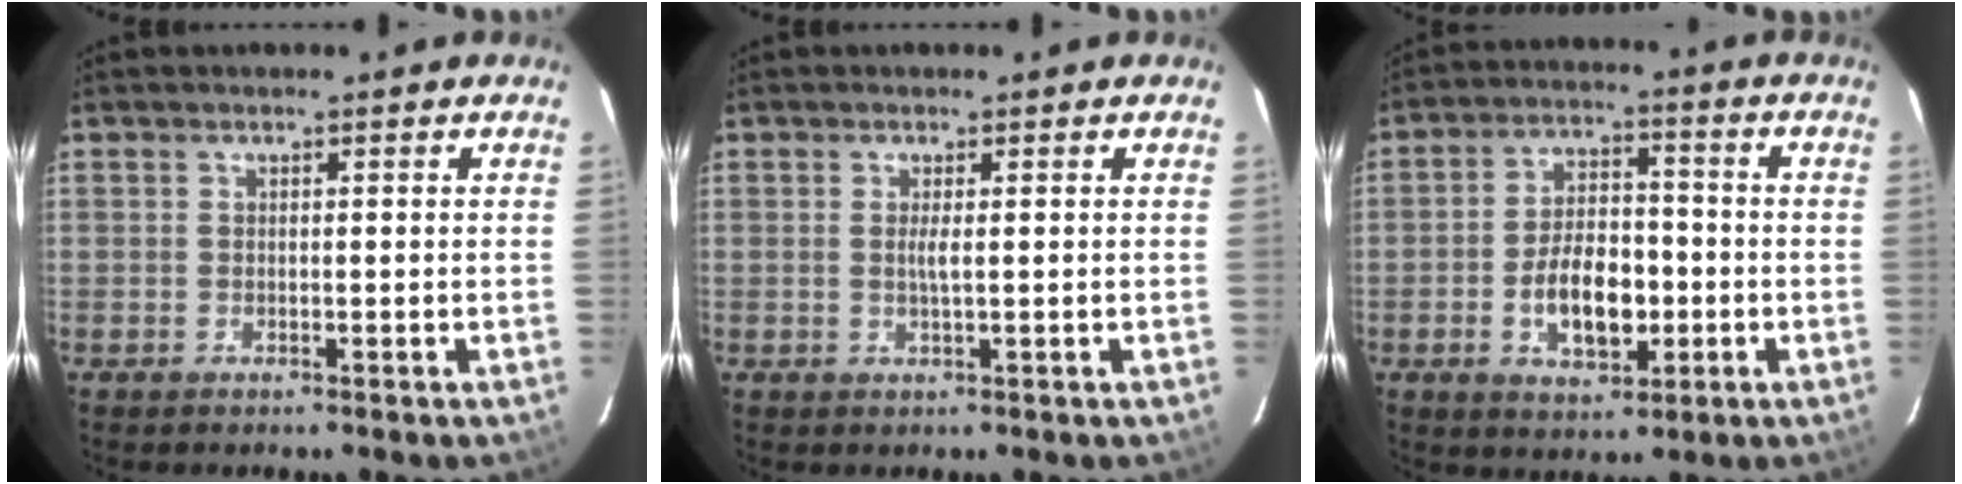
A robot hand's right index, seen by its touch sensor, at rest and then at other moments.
{"total": 1.4, "force": [0.2, -0.1, 1.4], "torque": [-0.028, -0.003, 0.002]}
{"total": 10.6, "force": [-2.9, 5.8, 8.3], "torque": [-0.159, 0.010, -0.039]}